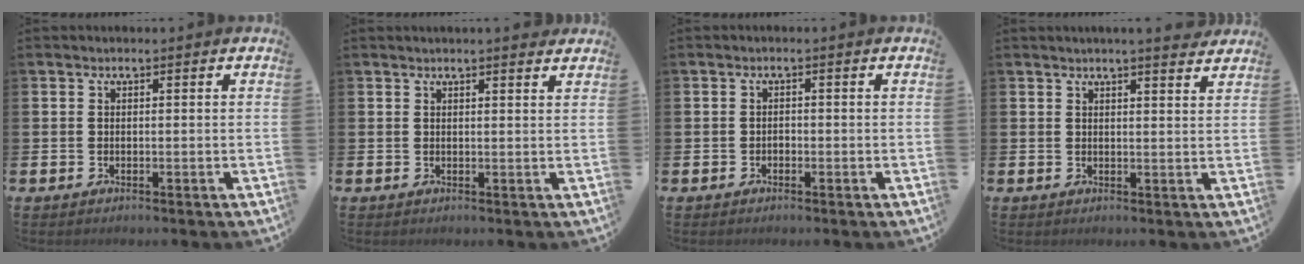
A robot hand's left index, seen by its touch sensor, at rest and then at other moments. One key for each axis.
{"total": 1.5, "fx": 1.5, "fy": -0.1, "fz": 0.3, "tx": 0.003, "ty": -0.008, "tz": 0.025}
{"total": 0.8, "fx": -0.5, "fy": 0.6, "fz": 0.2, "tx": -0.004, "ty": 0.001, "tz": -0.010}
{"total": 3.3, "fx": 3.2, "fy": -0.4, "fz": 0.6, "tx": -0.008, "ty": -0.018, "tz": 0.056}